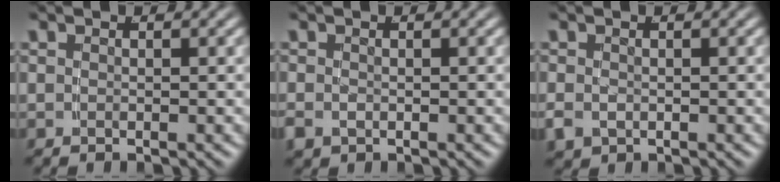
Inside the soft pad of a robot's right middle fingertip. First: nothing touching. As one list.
[{"total": 1.5, "force": [-0.7, 1.0, 0.7], "torque": [-0.028, -0.012, -0.005]}, {"total": 1.8, "force": [-0.8, 1.3, 0.9], "torque": [-0.032, -0.011, -0.006]}]